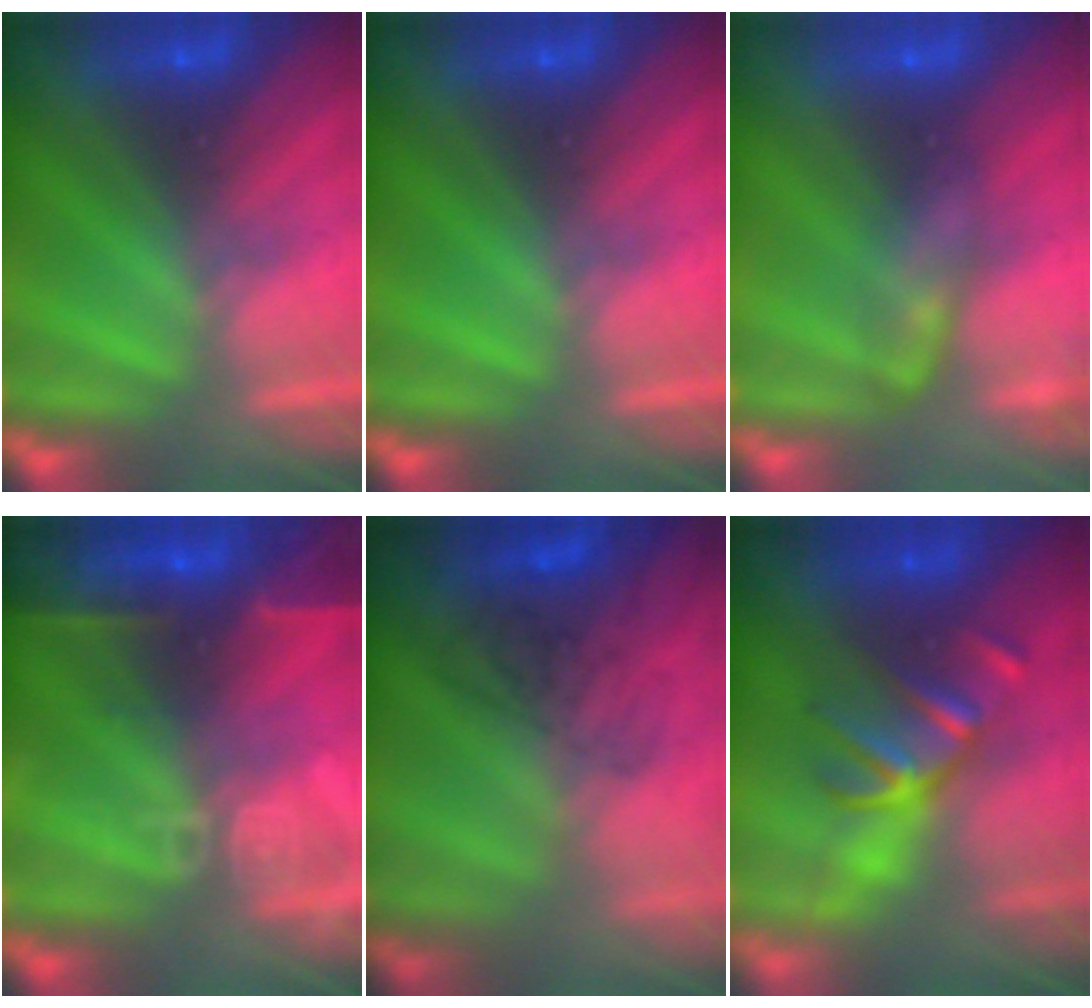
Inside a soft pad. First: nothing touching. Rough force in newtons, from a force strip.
{"total": 0.0}
{"total": 2.4}
{"total": 13.7}
{"total": 3.6}
{"total": 2.9}